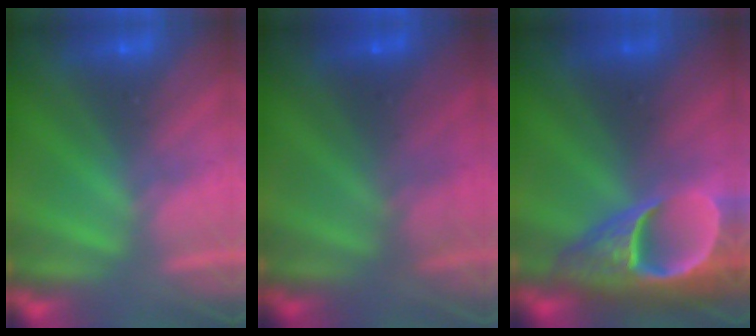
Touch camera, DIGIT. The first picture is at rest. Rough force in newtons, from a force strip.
{"total": 2.8}
{"total": 8.7}